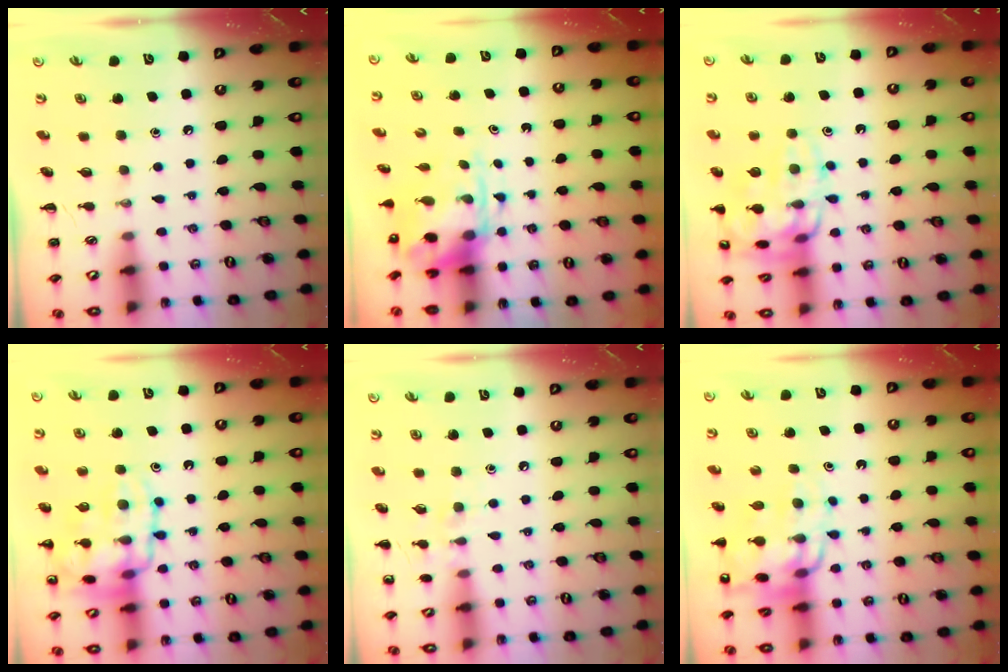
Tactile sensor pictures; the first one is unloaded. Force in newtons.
{"total": 4.9, "press": 4.8, "slide": 0.8}
{"total": 16.9, "press": 16.9, "slide": 0.4}
{"total": 17.2, "press": 17.1, "slide": 1.5}
{"total": 6.8, "press": 6.5, "slide": 2.0}
{"total": 13.4, "press": 13.0, "slide": 3.2}